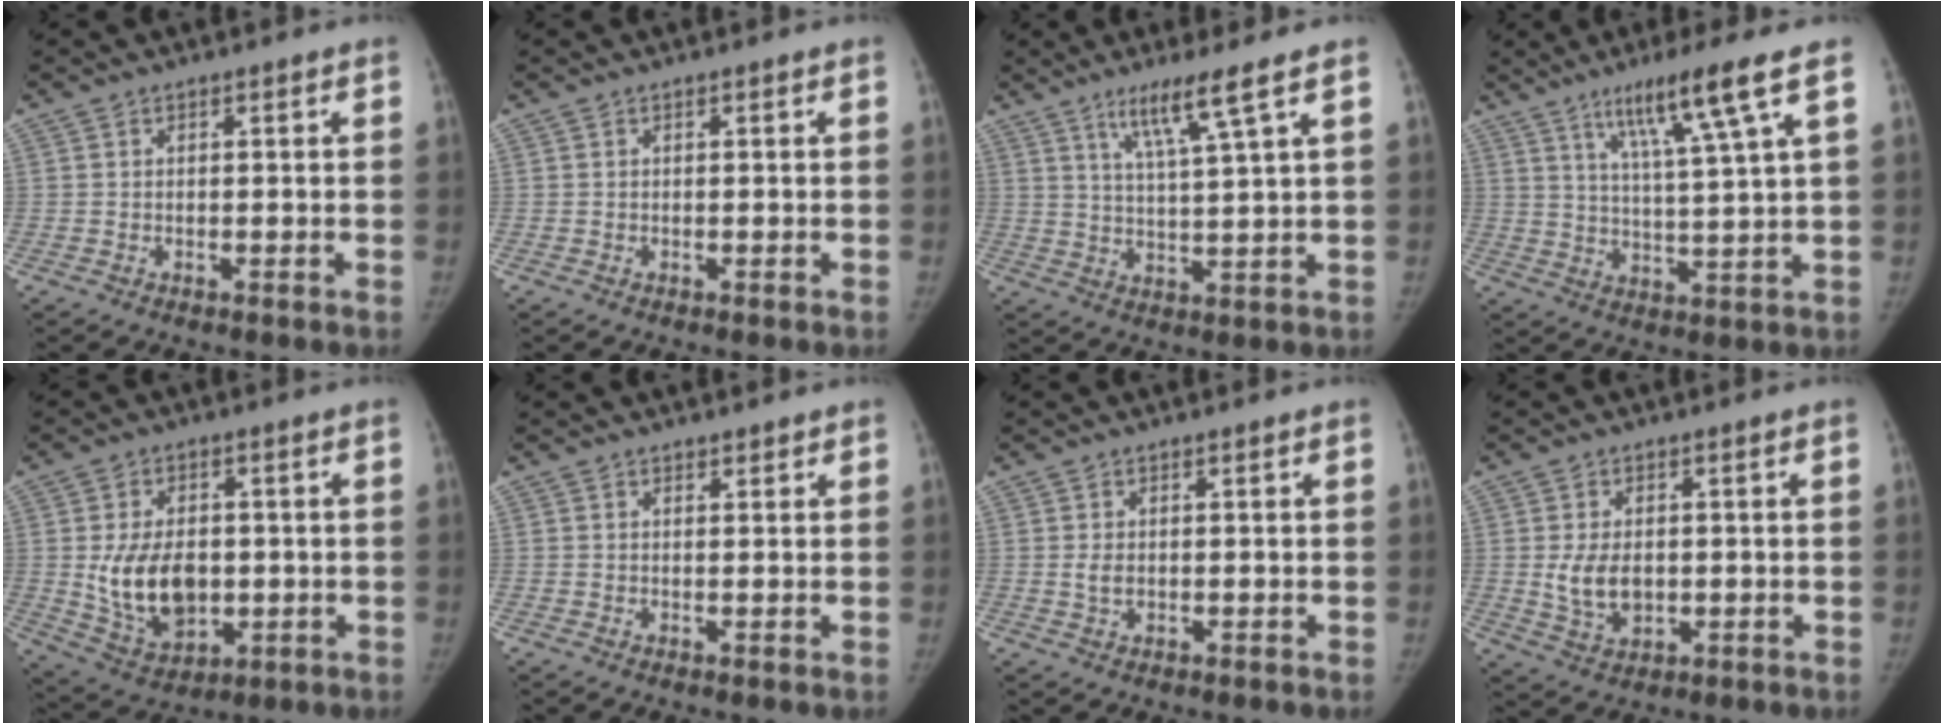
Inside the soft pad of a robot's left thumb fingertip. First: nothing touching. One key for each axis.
{"total": 0.0}
{"total": 7.4, "fx": 4.5, "fy": -0.6, "fz": 5.8, "tx": -0.110, "ty": -0.030, "tz": 0.089}
{"total": 11.4, "fx": 6.1, "fy": -0.5, "fz": 9.6, "tx": -0.166, "ty": -0.027, "tz": 0.106}
{"total": 12.7, "fx": -0.4, "fy": 8.6, "fz": 9.4, "tx": -0.137, "ty": -0.009, "tz": 0.010}
{"total": 1.1, "fx": 0.9, "fy": 0.7, "fz": 0.1, "tx": 0.013, "ty": -0.006, "tz": 0.008}
{"total": 2.2, "fx": 0.1, "fy": 1.6, "fz": 1.5, "tx": -0.026, "ty": -0.003, "tz": 0.004}
{"total": 6.9, "fx": 0.0, "fy": 4.7, "fz": 5.0, "tx": -0.081, "ty": -0.009, "tz": 0.010}